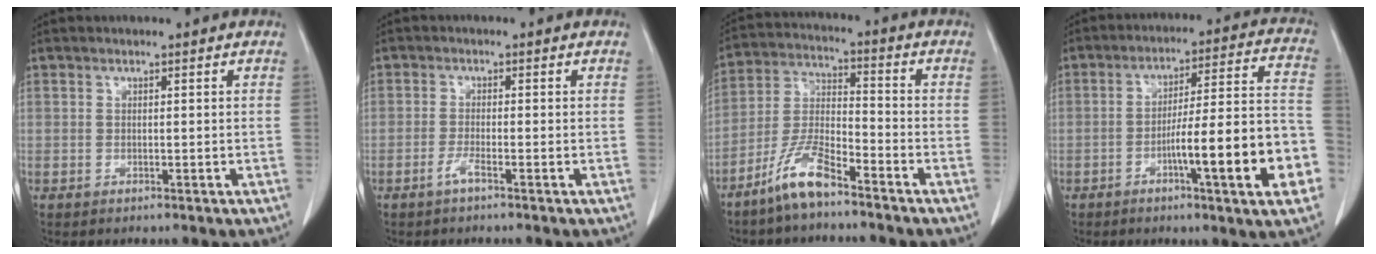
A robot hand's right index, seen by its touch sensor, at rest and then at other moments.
{"total": 1.8, "force": [-1.2, -0.2, 1.3], "torque": [-0.027, 0.000, -0.028]}
{"total": 8.7, "force": [-6.4, 1.5, 5.7], "torque": [-0.128, -0.010, -0.132]}
{"total": 16.6, "force": [-5.9, 0.8, 15.5], "torque": [-0.199, 0.015, -0.081]}